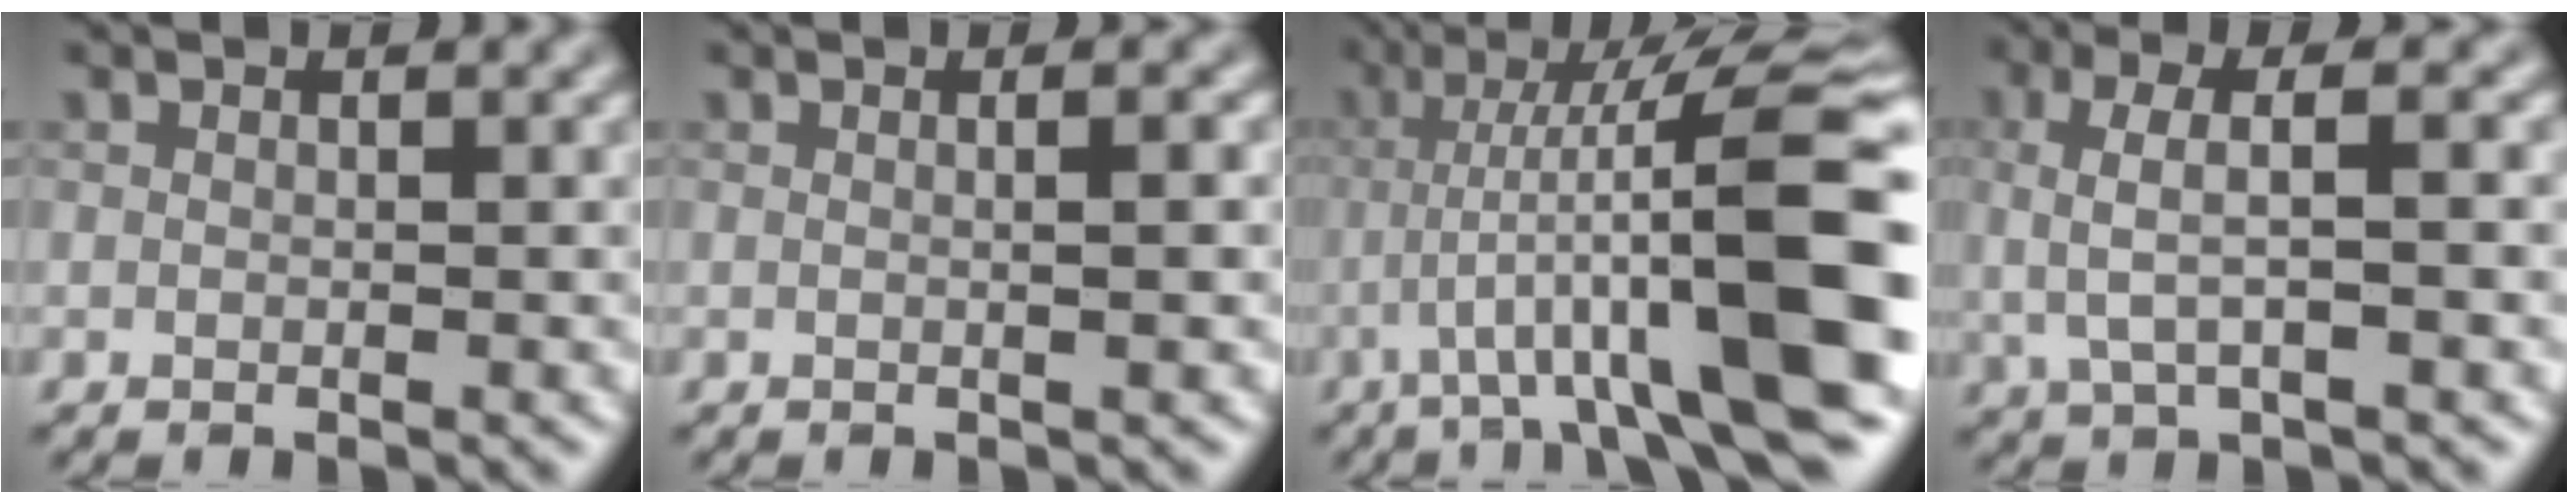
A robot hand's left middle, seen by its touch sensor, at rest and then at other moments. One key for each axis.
{"total": 2.5, "fx": 0.2, "fy": 1.1, "fz": 2.3, "tx": -0.025, "ty": -0.003, "tz": -0.017}
{"total": 12.8, "fx": -3.0, "fy": 1.9, "fz": 12.3, "tx": -0.187, "ty": 0.021, "tz": -0.044}
{"total": 4.4, "fx": 0.2, "fy": 1.5, "fz": 4.1, "tx": -0.085, "ty": -0.002, "tz": -0.002}